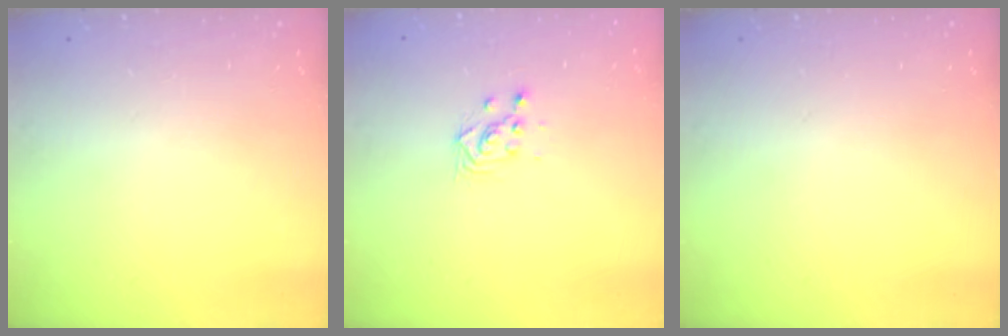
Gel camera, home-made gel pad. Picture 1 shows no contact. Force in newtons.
{"total": 3.0, "press": 3.0, "slide": 0.1}
{"total": 0.0}